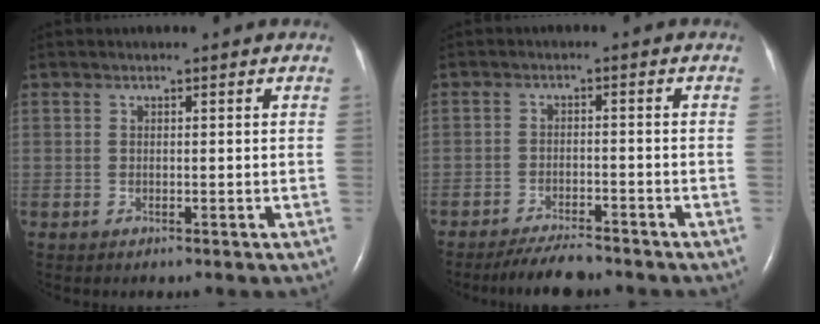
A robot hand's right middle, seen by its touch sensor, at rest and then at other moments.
{"total": 5.6, "force": [-5.1, 0.9, 2.2], "torque": [-0.042, -0.014, -0.086]}